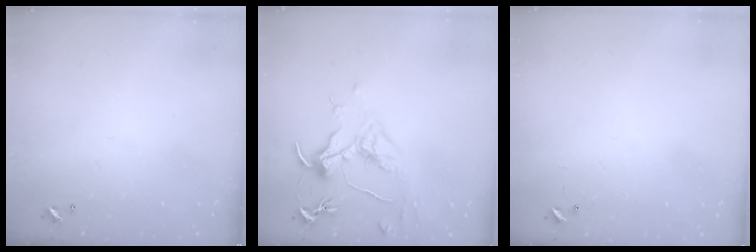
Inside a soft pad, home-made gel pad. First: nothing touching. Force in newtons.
{"total": 1.6, "press": 1.4, "slide": 0.7}
{"total": 8.5, "press": 8.4, "slide": 0.5}